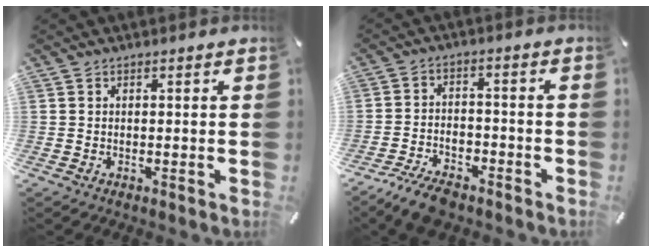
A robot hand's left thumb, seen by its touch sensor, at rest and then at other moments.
{"total": 7.4, "force": [-6.0, 3.2, 3.0], "torque": [-0.057, 0.031, -0.112]}